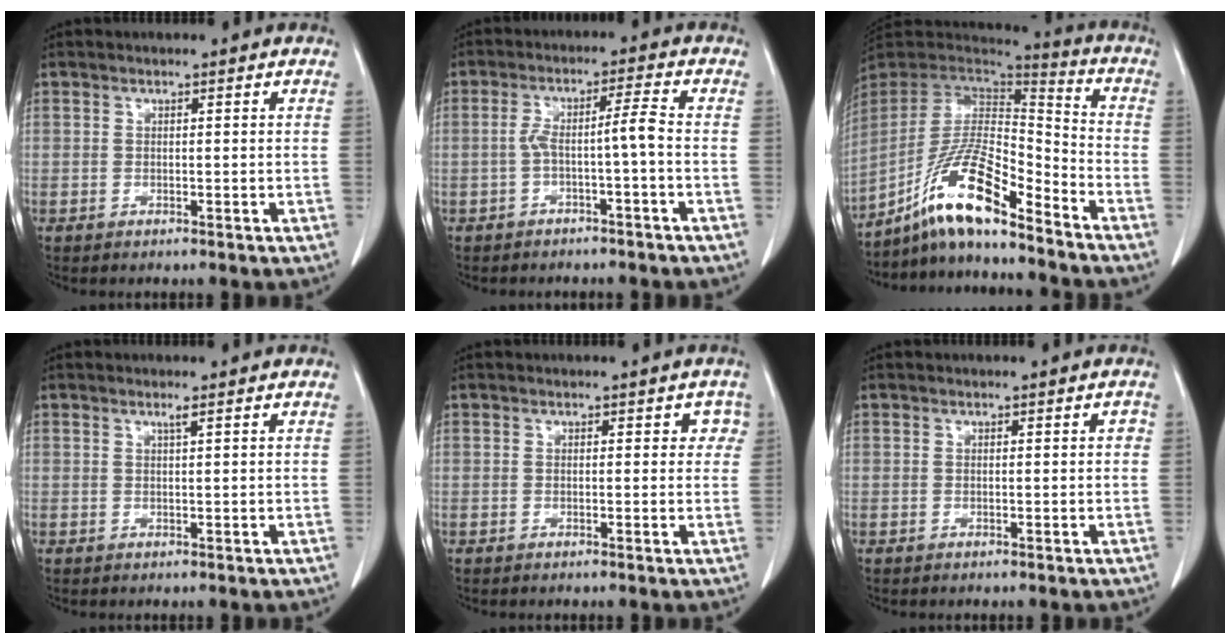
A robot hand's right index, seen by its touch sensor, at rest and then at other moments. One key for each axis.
{"total": 4.5, "fx": -1.5, "fy": -0.2, "fz": 4.2, "tx": -0.082, "ty": 0.023, "tz": -0.021}
{"total": 14.8, "fx": -10.3, "fy": 2.1, "fz": 10.5, "tx": -0.198, "ty": 0.008, "tz": -0.188}
{"total": 0.8, "fx": 0.5, "fy": -0.2, "fz": 0.6, "tx": -0.018, "ty": -0.003, "tz": 0.013}
{"total": 2.3, "fx": 0.7, "fy": 1.6, "fz": 1.4, "tx": 0.001, "ty": 0.012, "tz": 0.003}
{"total": 0.7, "fx": 0.1, "fy": 0.3, "fz": 0.6, "tx": -0.005, "ty": 0.004, "tz": 0.002}